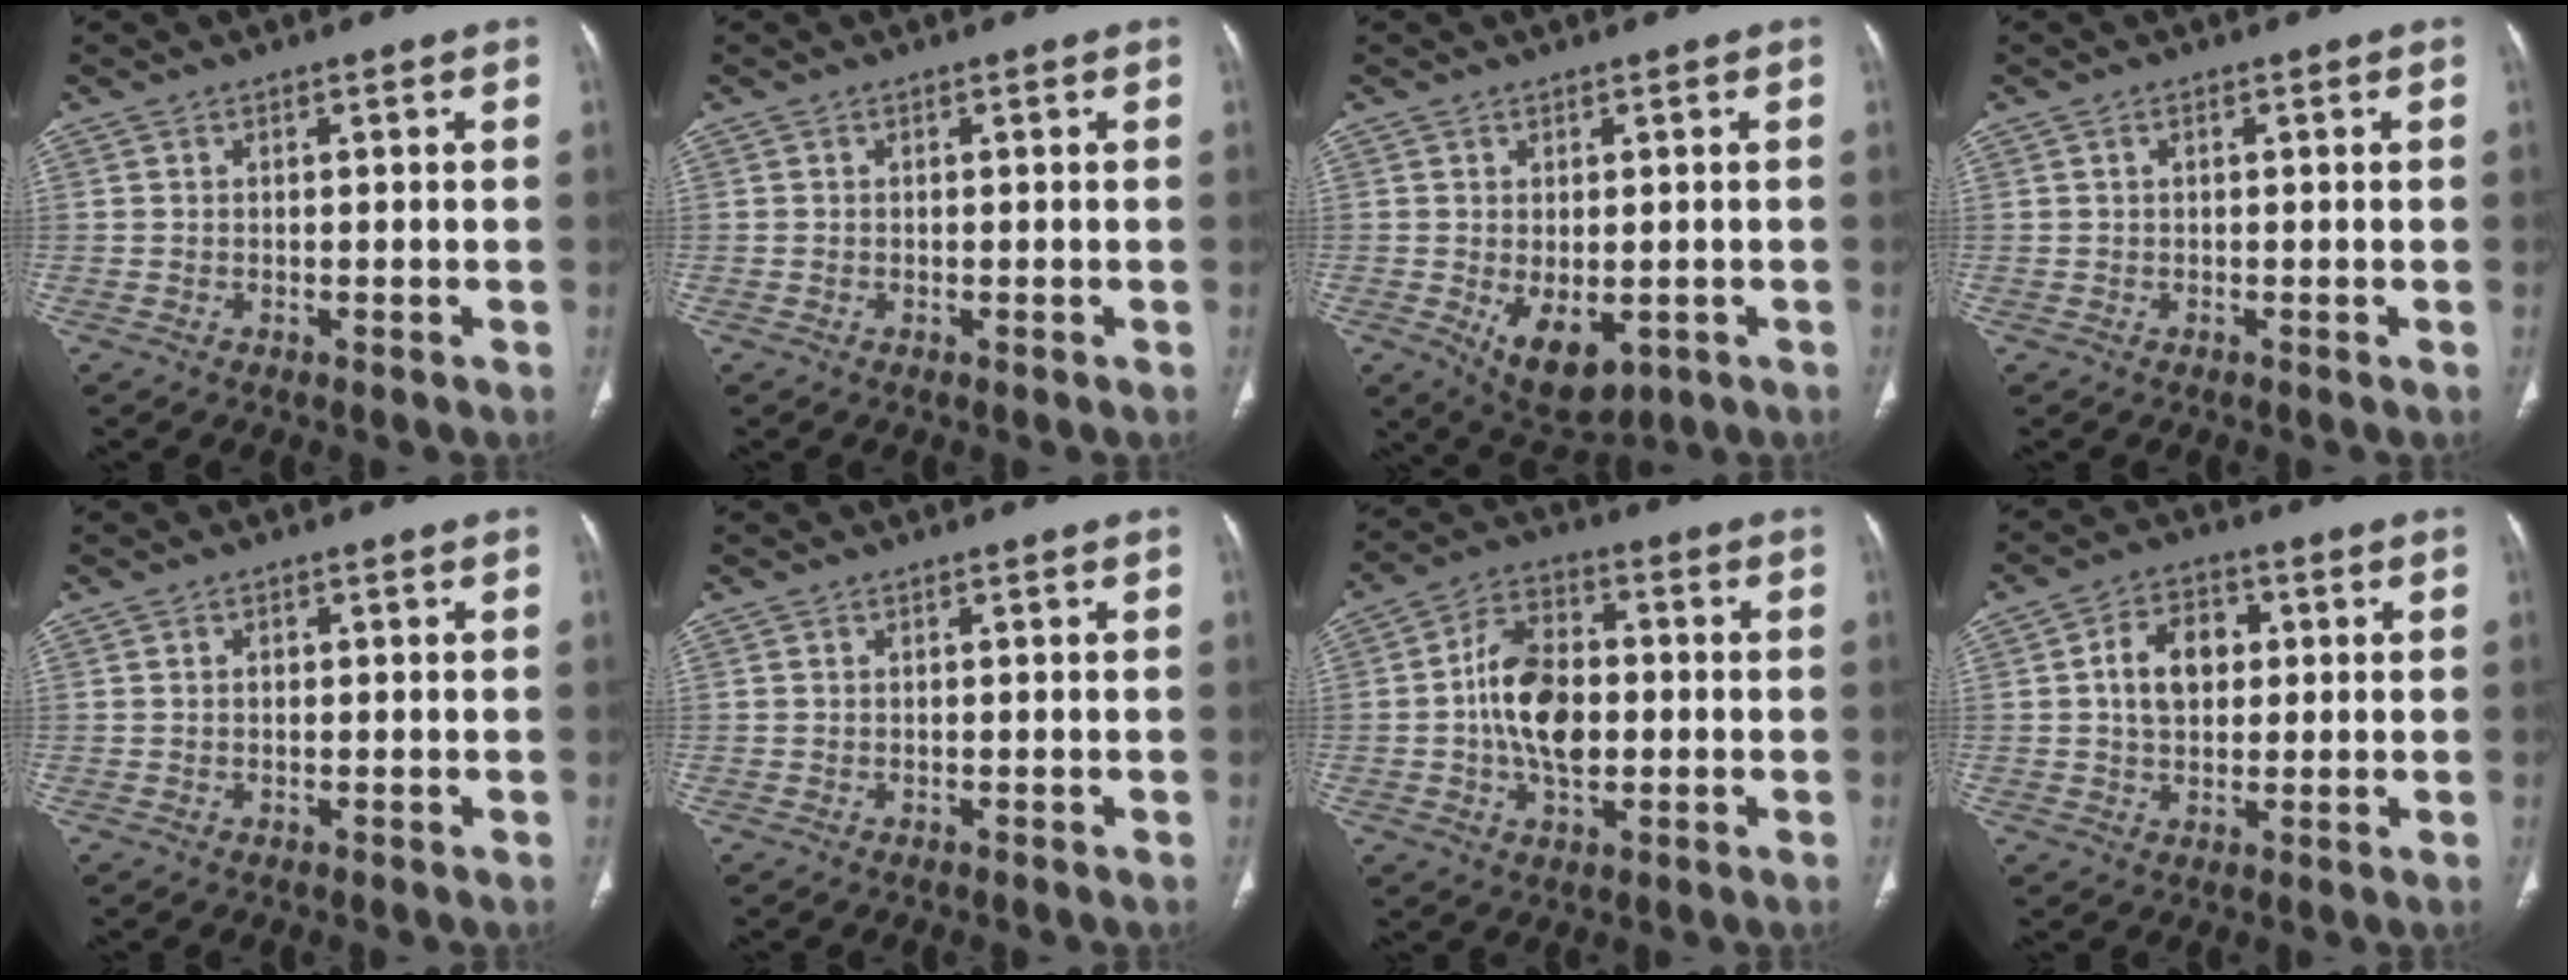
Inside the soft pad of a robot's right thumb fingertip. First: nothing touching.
{"total": 0.0}
{"total": 8.2, "force": [-2.1, 4.7, 6.4], "torque": [-0.085, -0.011, -0.014]}
{"total": 0.6, "force": [0.2, 0.3, 0.6], "torque": [-0.009, 0.000, 0.000]}
{"total": 0.8, "force": [0.2, 0.7, 0.5], "torque": [-0.008, 0.002, 0.003]}
{"total": 0.0}
{"total": 12.5, "force": [-0.7, 7.9, 9.7], "torque": [-0.152, 0.017, -0.017]}
{"total": 8.8, "force": [1.4, 6.3, 6.0], "torque": [-0.078, 0.009, 0.021]}